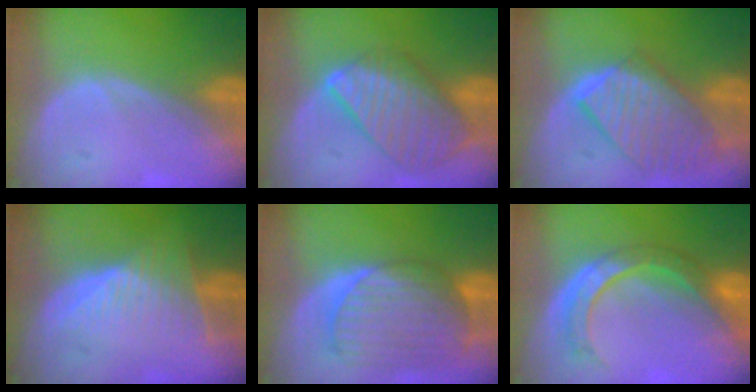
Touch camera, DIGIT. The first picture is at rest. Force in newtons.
{"total": 9.6, "press": 8.4, "slide": 4.7}
{"total": 9.8, "press": 8.6, "slide": 4.8}
{"total": 7.7, "press": 6.9, "slide": 3.5}
{"total": 10.1, "press": 8.6, "slide": 5.3}
{"total": 8.0, "press": 7.2, "slide": 3.6}